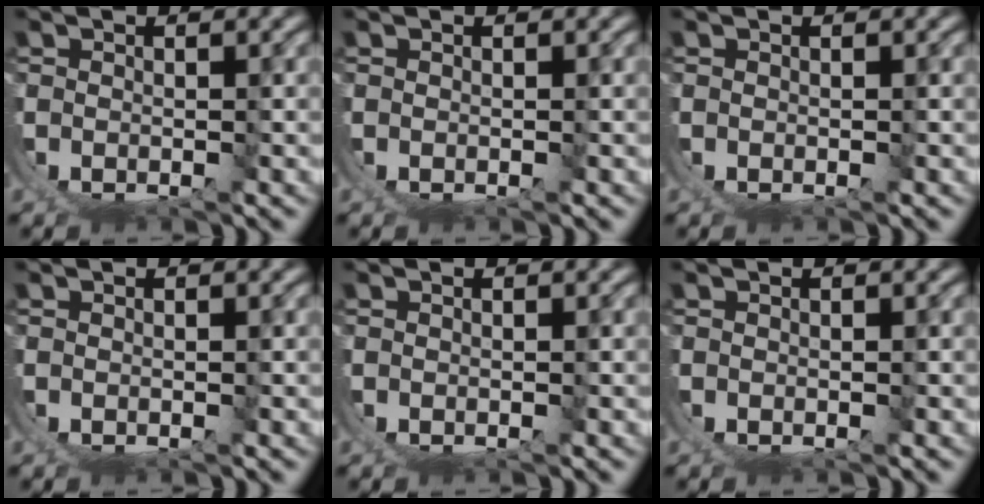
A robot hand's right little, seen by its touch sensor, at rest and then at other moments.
{"total": 0.0}
{"total": 0.0}
{"total": 0.0}
{"total": 0.0}
{"total": 0.0}